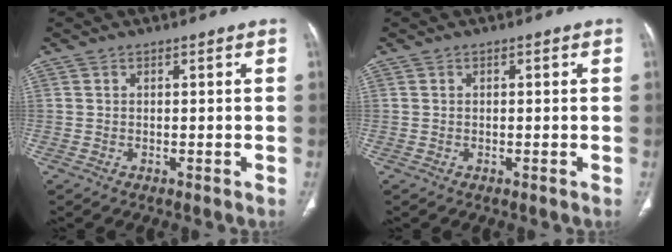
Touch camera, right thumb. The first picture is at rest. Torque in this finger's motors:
{"motor_torque": [-0.10, -0.28, -0.26, 0.27, -0.03]}